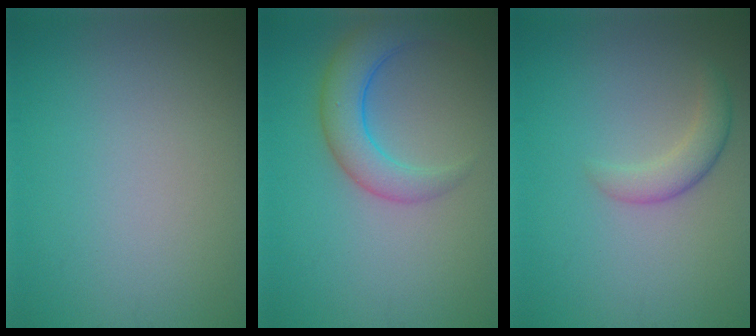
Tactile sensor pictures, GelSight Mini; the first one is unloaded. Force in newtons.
{"total": 4.6, "press": 4.6, "slide": 0.3}
{"total": 2.3, "press": 2.3, "slide": 0.1}